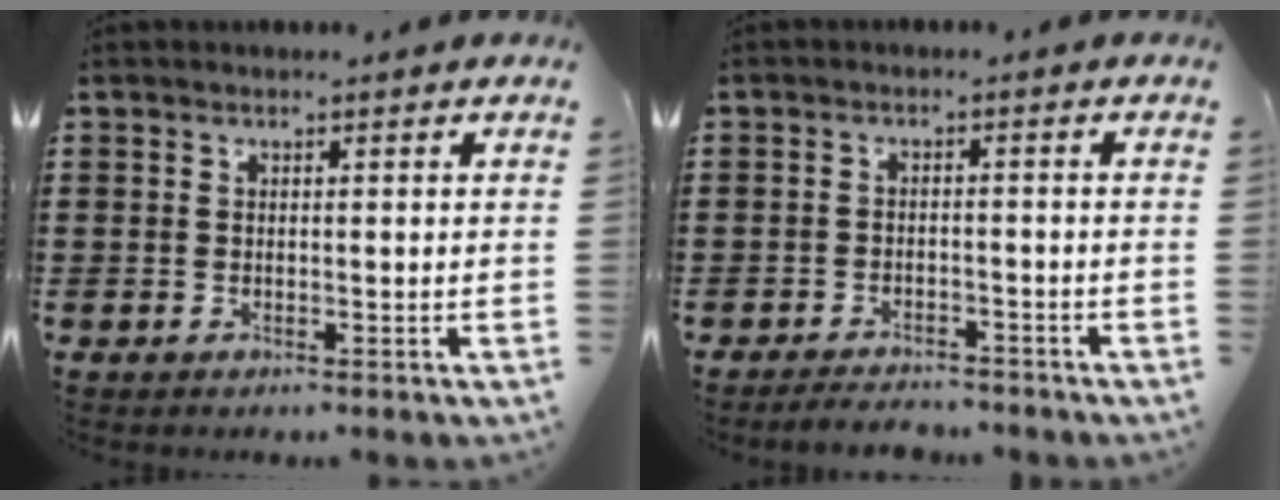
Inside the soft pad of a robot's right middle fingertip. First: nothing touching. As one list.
[{"total": 2.7, "force": [-2.7, 0.2, 0.4], "torque": [-0.013, -0.002, -0.055]}]